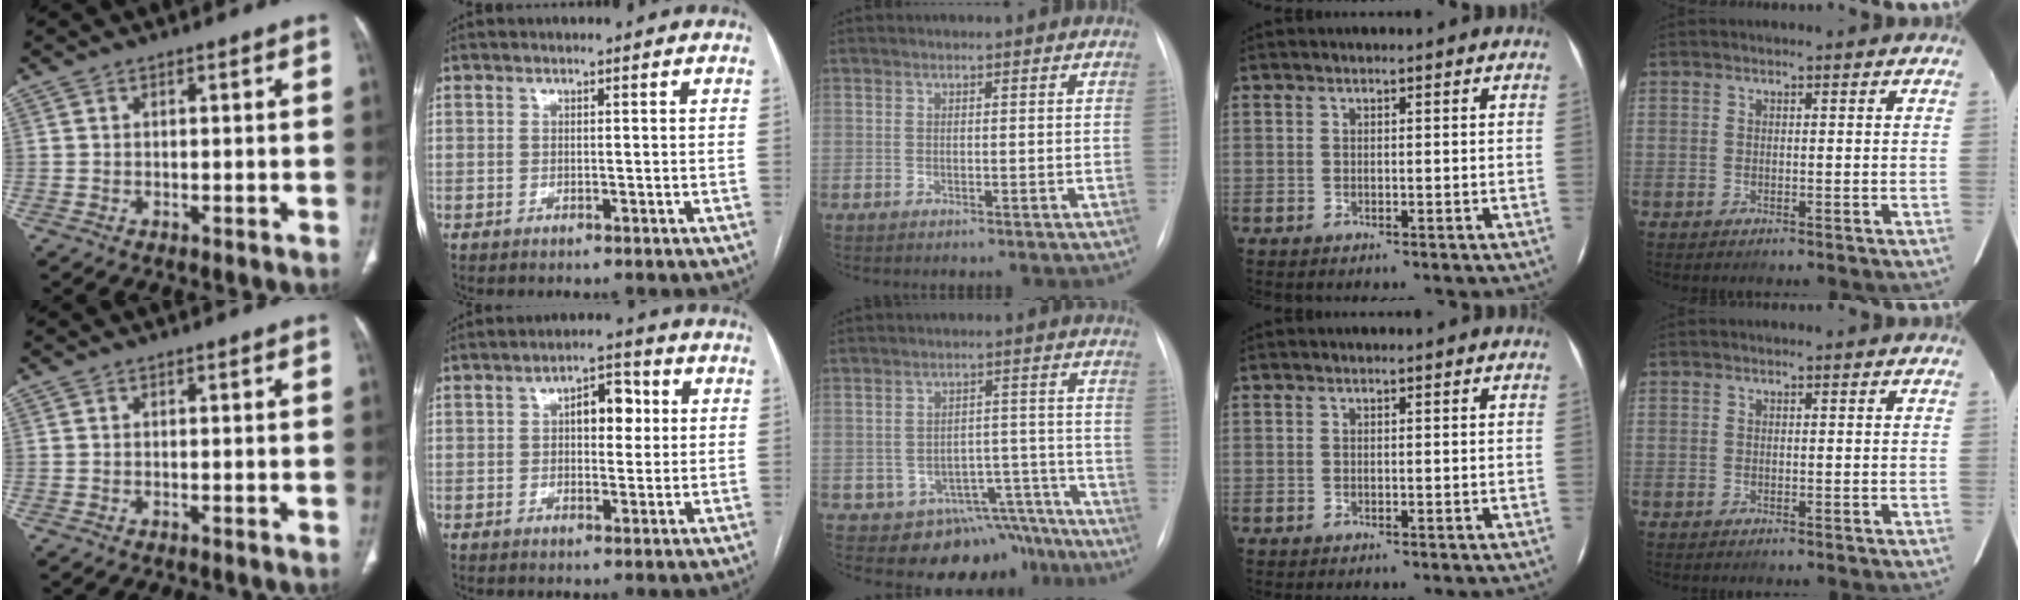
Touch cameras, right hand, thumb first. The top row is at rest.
{"index": {"total": 5.7, "force": [1.1, 2.9, 4.8], "torque": [-0.070, 0.020, 0.015]}, "middle": {"total": 11.2, "force": [-9.1, 6.6, 1.1], "torque": [0.021, 0.055, -0.110]}}